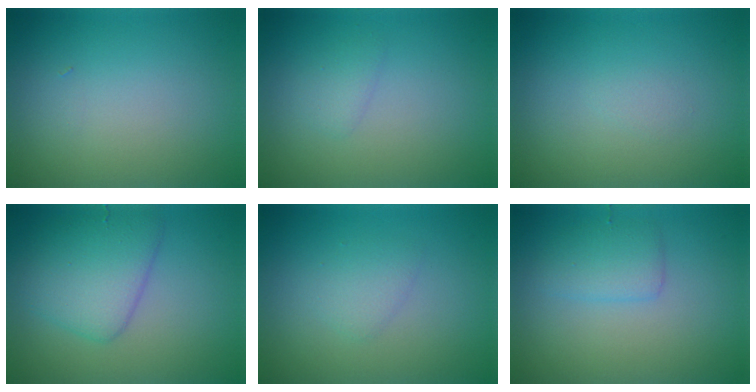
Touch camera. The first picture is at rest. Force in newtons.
{"total": 1.0, "press": 1.0, "slide": 0.1}
{"total": 0.5, "press": 0.5, "slide": 0.1}
{"total": 4.6, "press": 4.6, "slide": 0.1}
{"total": 1.4, "press": 1.4, "slide": 0.0}
{"total": 2.1, "press": 2.1, "slide": 0.2}